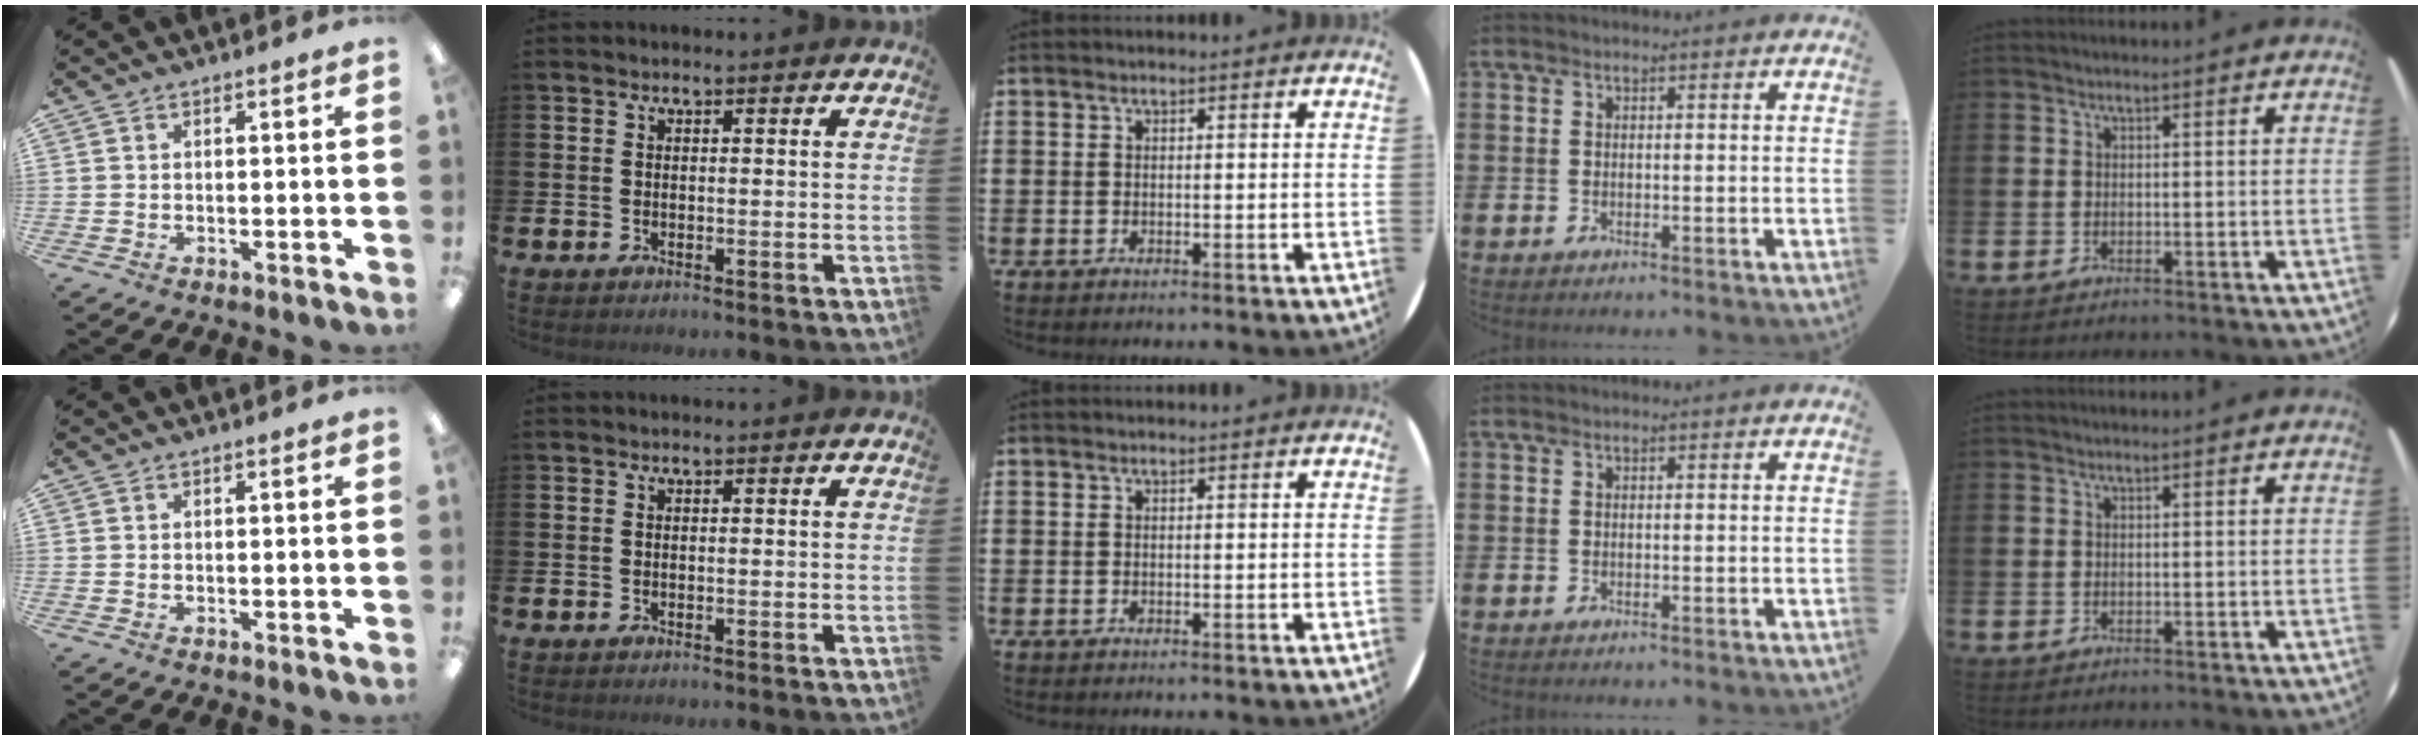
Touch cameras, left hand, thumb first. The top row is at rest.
{}